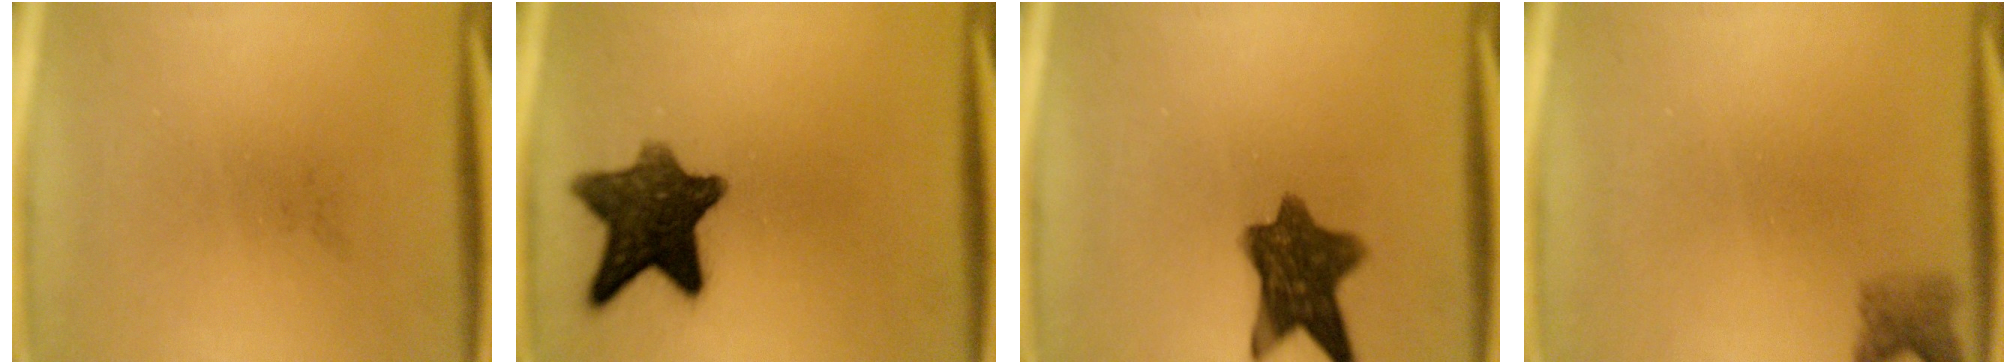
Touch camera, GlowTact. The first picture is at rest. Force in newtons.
{"total": 11.3}
{"total": 9.5}
{"total": 2.3}